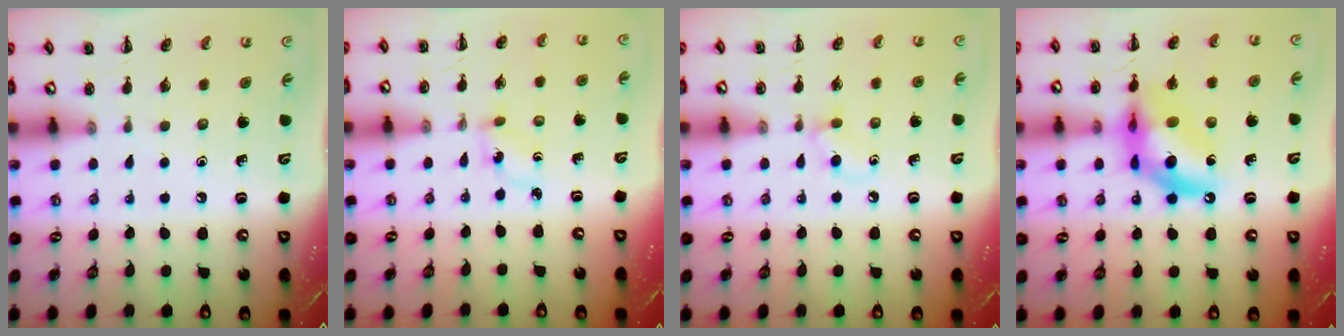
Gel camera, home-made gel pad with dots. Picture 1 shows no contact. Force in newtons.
{"total": 2.5, "press": 2.3, "slide": 1.0}
{"total": 4.3, "press": 4.1, "slide": 1.2}
{"total": 13.4, "press": 12.9, "slide": 3.4}